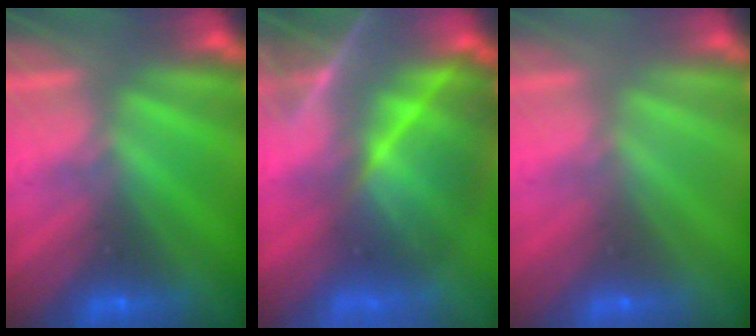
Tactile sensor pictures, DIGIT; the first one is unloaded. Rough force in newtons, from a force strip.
{"total": 7.6}
{"total": 3.2}